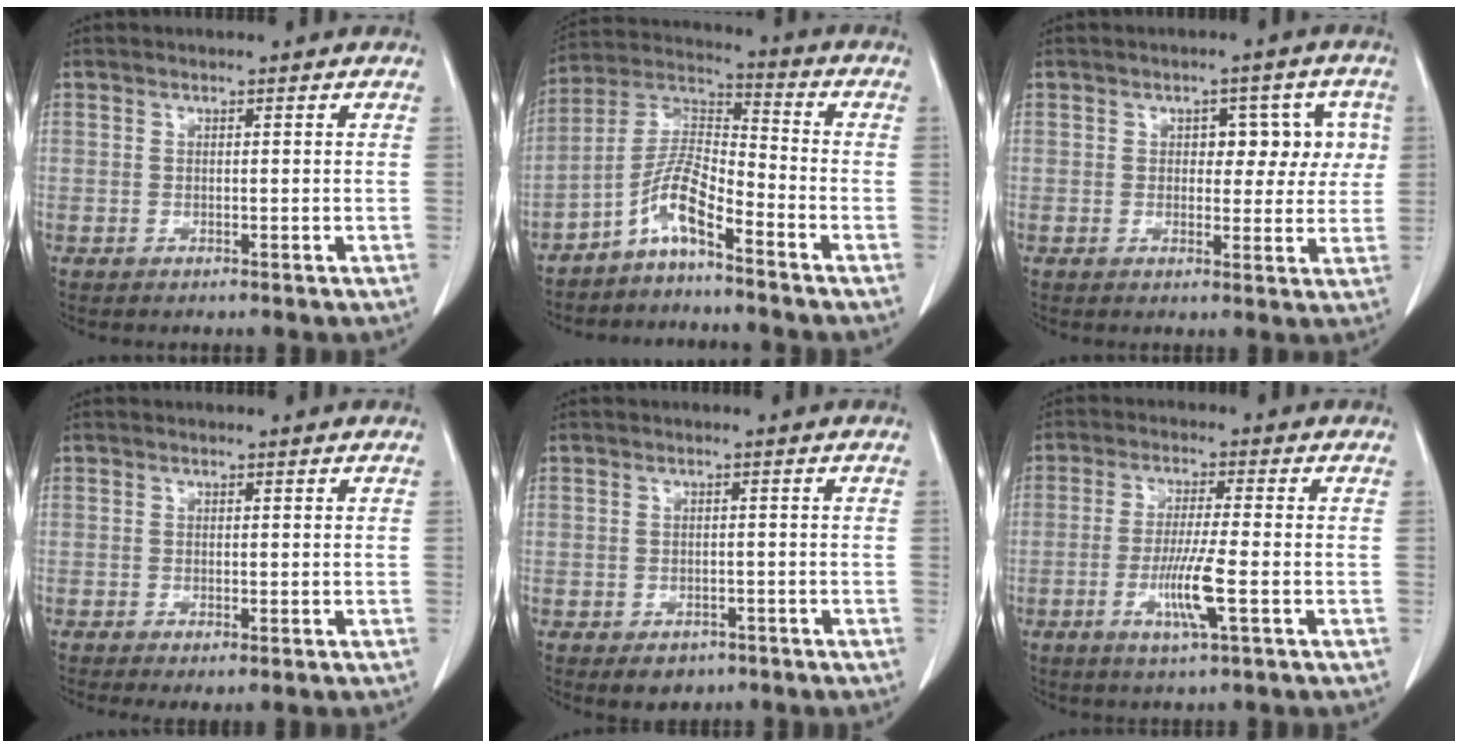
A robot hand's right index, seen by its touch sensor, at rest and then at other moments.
{"total": 7.5, "force": [-5.0, 1.1, 5.6], "torque": [-0.122, 0.017, -0.100]}
{"total": 6.1, "force": [1.3, 3.7, 4.7], "torque": [-0.041, 0.022, 0.017]}
{"total": 1.6, "force": [-0.6, 0.5, 1.4], "torque": [-0.024, -0.005, -0.005]}
{"total": 3.1, "force": [-1.9, 2.3, 1.1], "torque": [-0.008, 0.004, -0.015]}
{"total": 6.9, "force": [-2.2, -0.3, 6.5], "torque": [-0.125, -0.014, -0.043]}